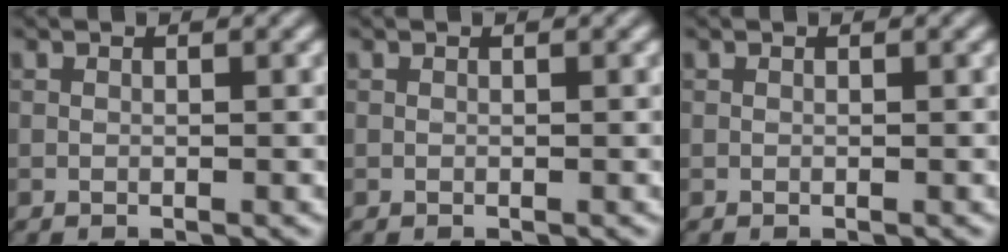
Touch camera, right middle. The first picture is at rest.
{"total": 0.0}
{"total": 0.0}